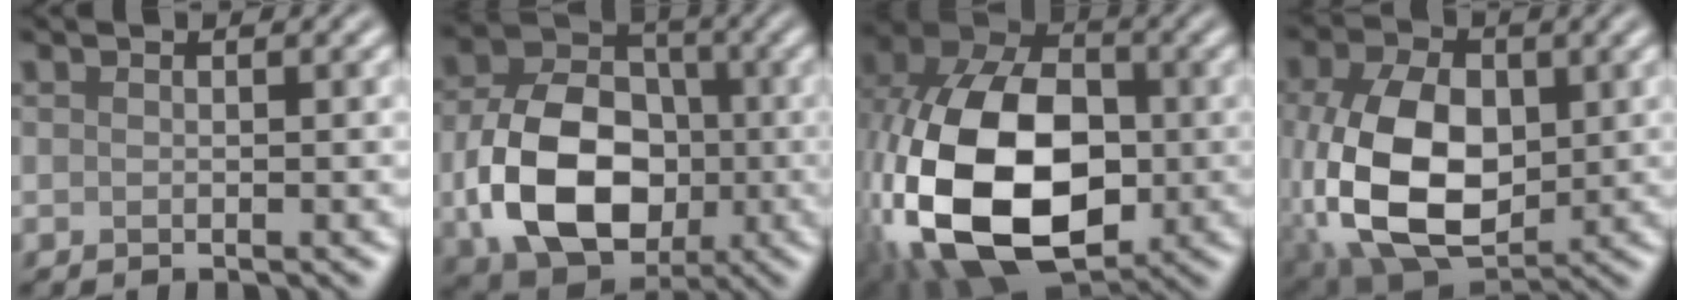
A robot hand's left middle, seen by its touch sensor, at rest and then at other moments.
{"total": 11.4, "force": [-2.1, 8.3, 7.5], "torque": [-0.146, -0.008, -0.036]}
{"total": 17.5, "force": [-2.9, 11.7, 12.7], "torque": [-0.264, -0.012, -0.055]}
{"total": 12.3, "force": [-1.1, 7.9, 9.3], "torque": [-0.205, -0.007, -0.023]}